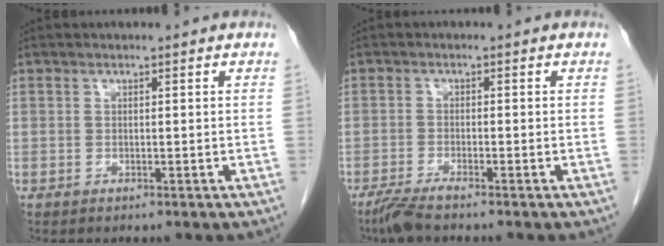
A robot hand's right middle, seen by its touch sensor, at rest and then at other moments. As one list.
[{"total": 3.1, "force": [-2.6, -0.2, 1.7], "torque": [-0.041, -0.009, -0.057]}]